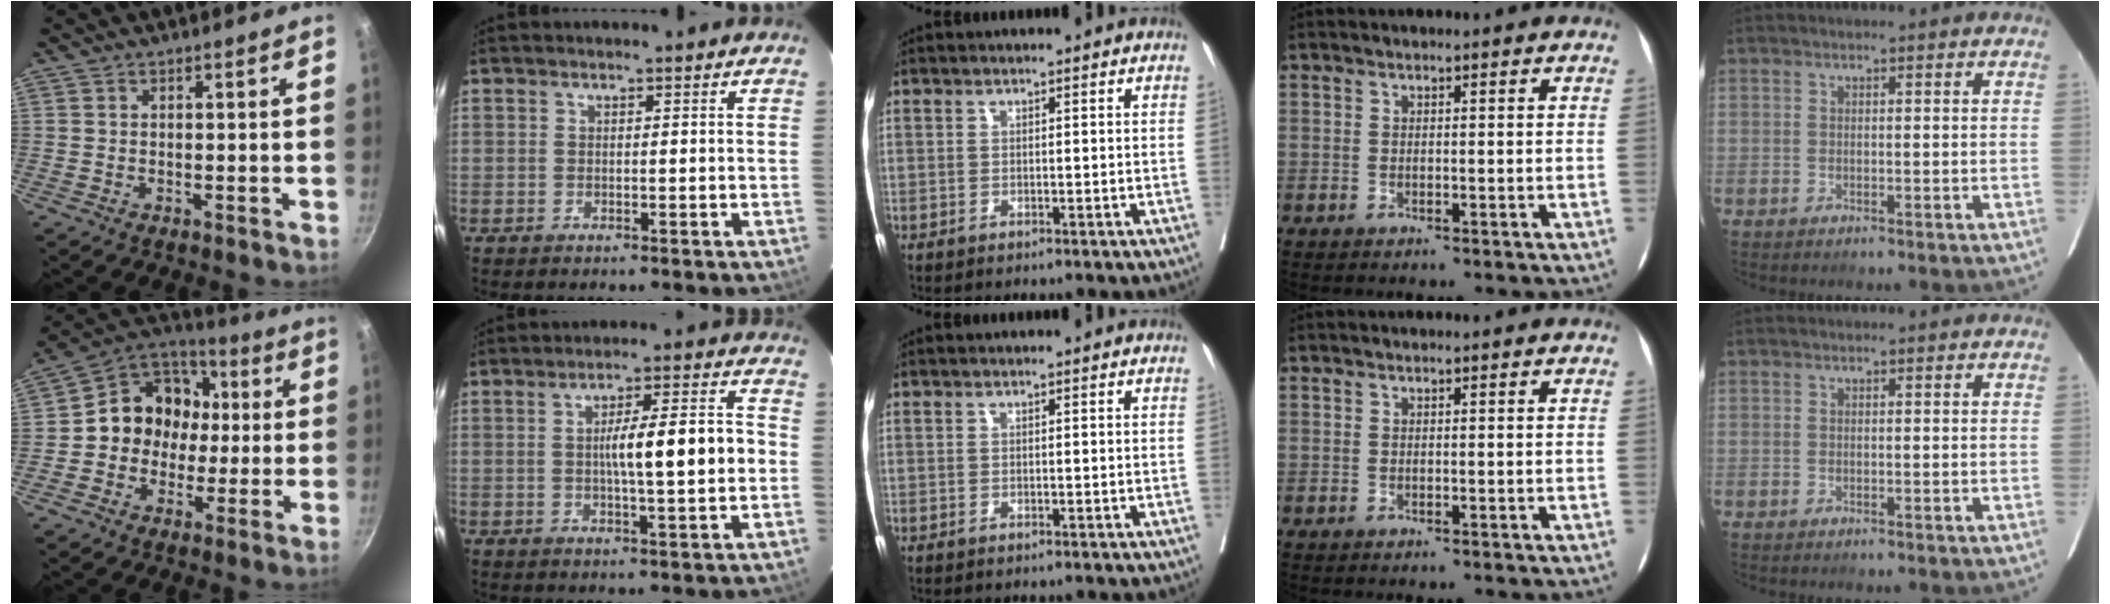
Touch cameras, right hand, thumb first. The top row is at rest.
{"thumb": {"total": 14.6, "force": [-0.5, 12.5, 7.5], "torque": [-0.073, 0.038, -0.019]}, "index": {"total": 9.7, "force": [-0.4, 0.8, 9.7], "torque": [-0.148, 0.019, -0.008]}}